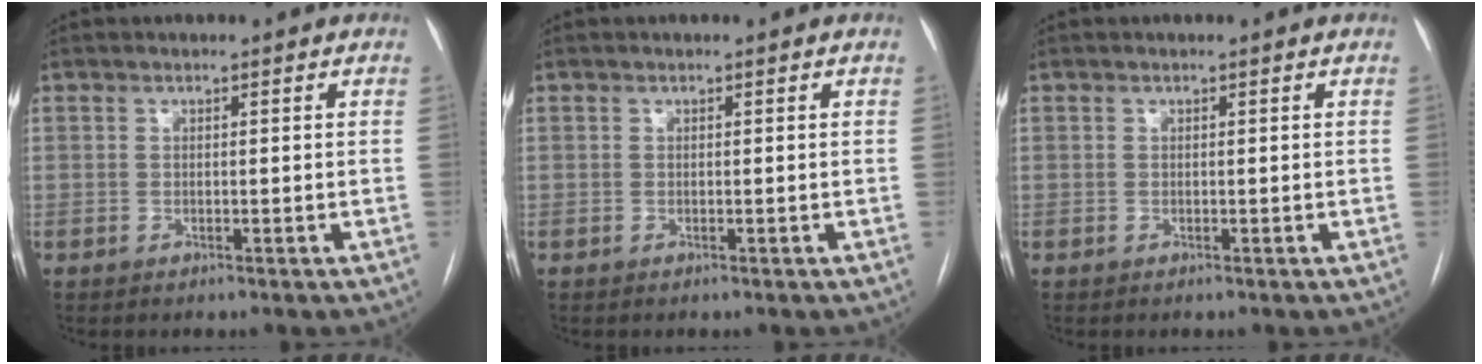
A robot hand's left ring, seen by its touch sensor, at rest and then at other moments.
{"total": 0.0}
{"total": 0.0}